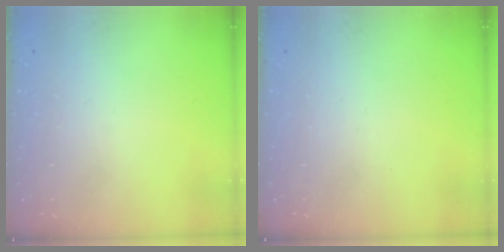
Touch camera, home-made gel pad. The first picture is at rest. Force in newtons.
{"total": 0.0}